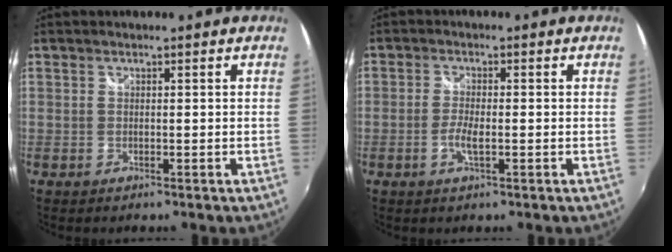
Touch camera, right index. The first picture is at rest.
{"total": 3.2, "force": [-1.1, 0.7, 2.9], "torque": [-0.065, -0.003, -0.024]}